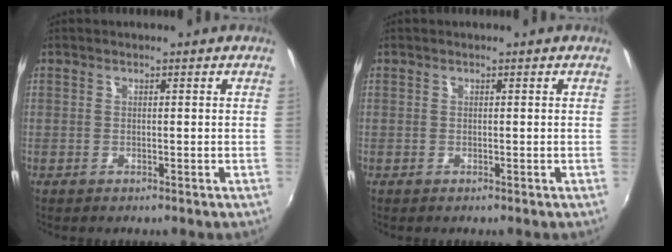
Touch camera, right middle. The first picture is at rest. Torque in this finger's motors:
{"motor_torque": [0.00, 0.00, 0.00, 0.00]}